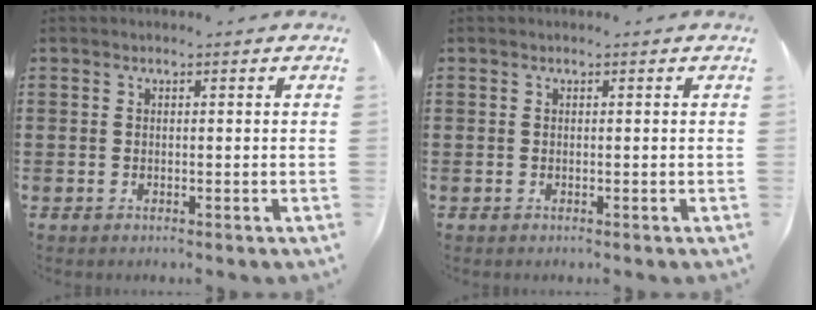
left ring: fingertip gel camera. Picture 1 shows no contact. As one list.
[{"total": 0.0}]